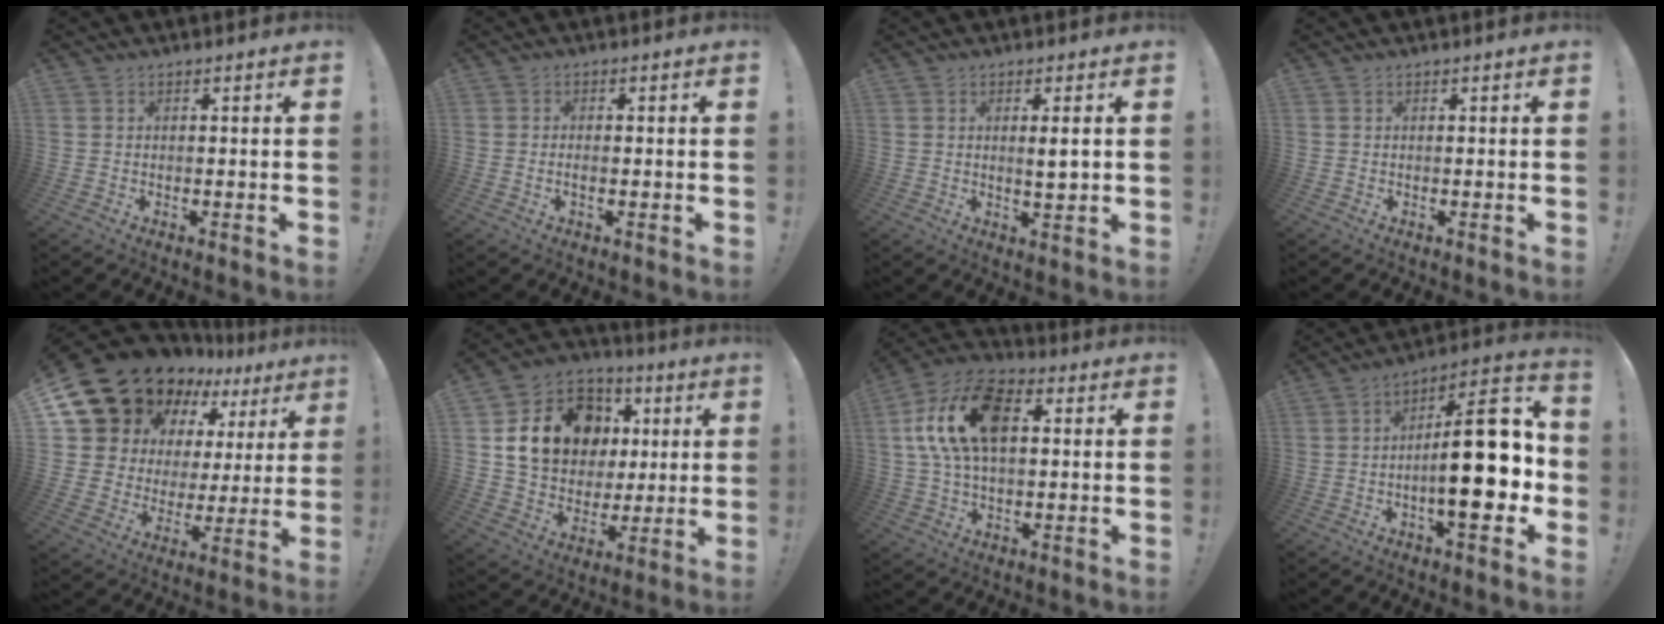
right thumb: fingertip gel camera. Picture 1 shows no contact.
{"total": 1.5, "force": [-0.7, 0.3, 1.2], "torque": [-0.015, 0.000, -0.014]}
{"total": 3.6, "force": [0.7, 0.3, 3.5], "torque": [-0.044, -0.014, 0.004]}
{"total": 0.0}
{"total": 16.2, "force": [13.7, 7.7, 4.1], "torque": [-0.079, -0.108, 0.269]}
{"total": 18.5, "force": [5.6, 14.6, 9.8], "torque": [-0.145, -0.008, 0.130]}
{"total": 17.8, "force": [4.1, 10.5, 13.9], "torque": [-0.261, 0.003, 0.070]}
{"total": 22.7, "force": [-2.6, 7.8, 21.2], "torque": [-0.318, 0.013, -0.039]}